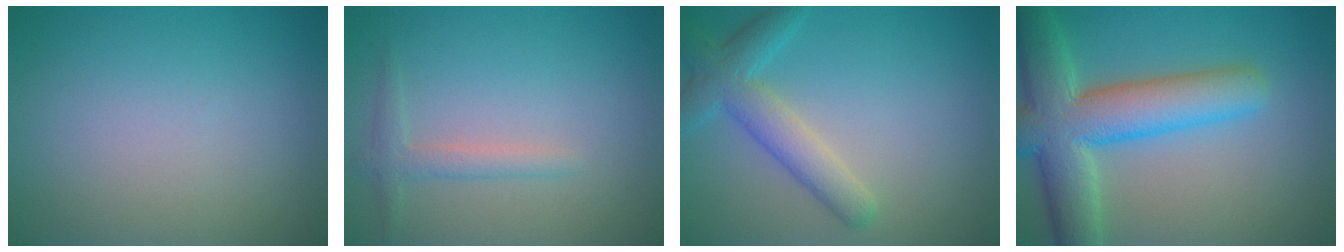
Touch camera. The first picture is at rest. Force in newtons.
{"total": 1.8, "press": 1.7, "slide": 0.1}
{"total": 4.1, "press": 4.1, "slide": 0.2}
{"total": 9.4, "press": 9.4, "slide": 0.8}